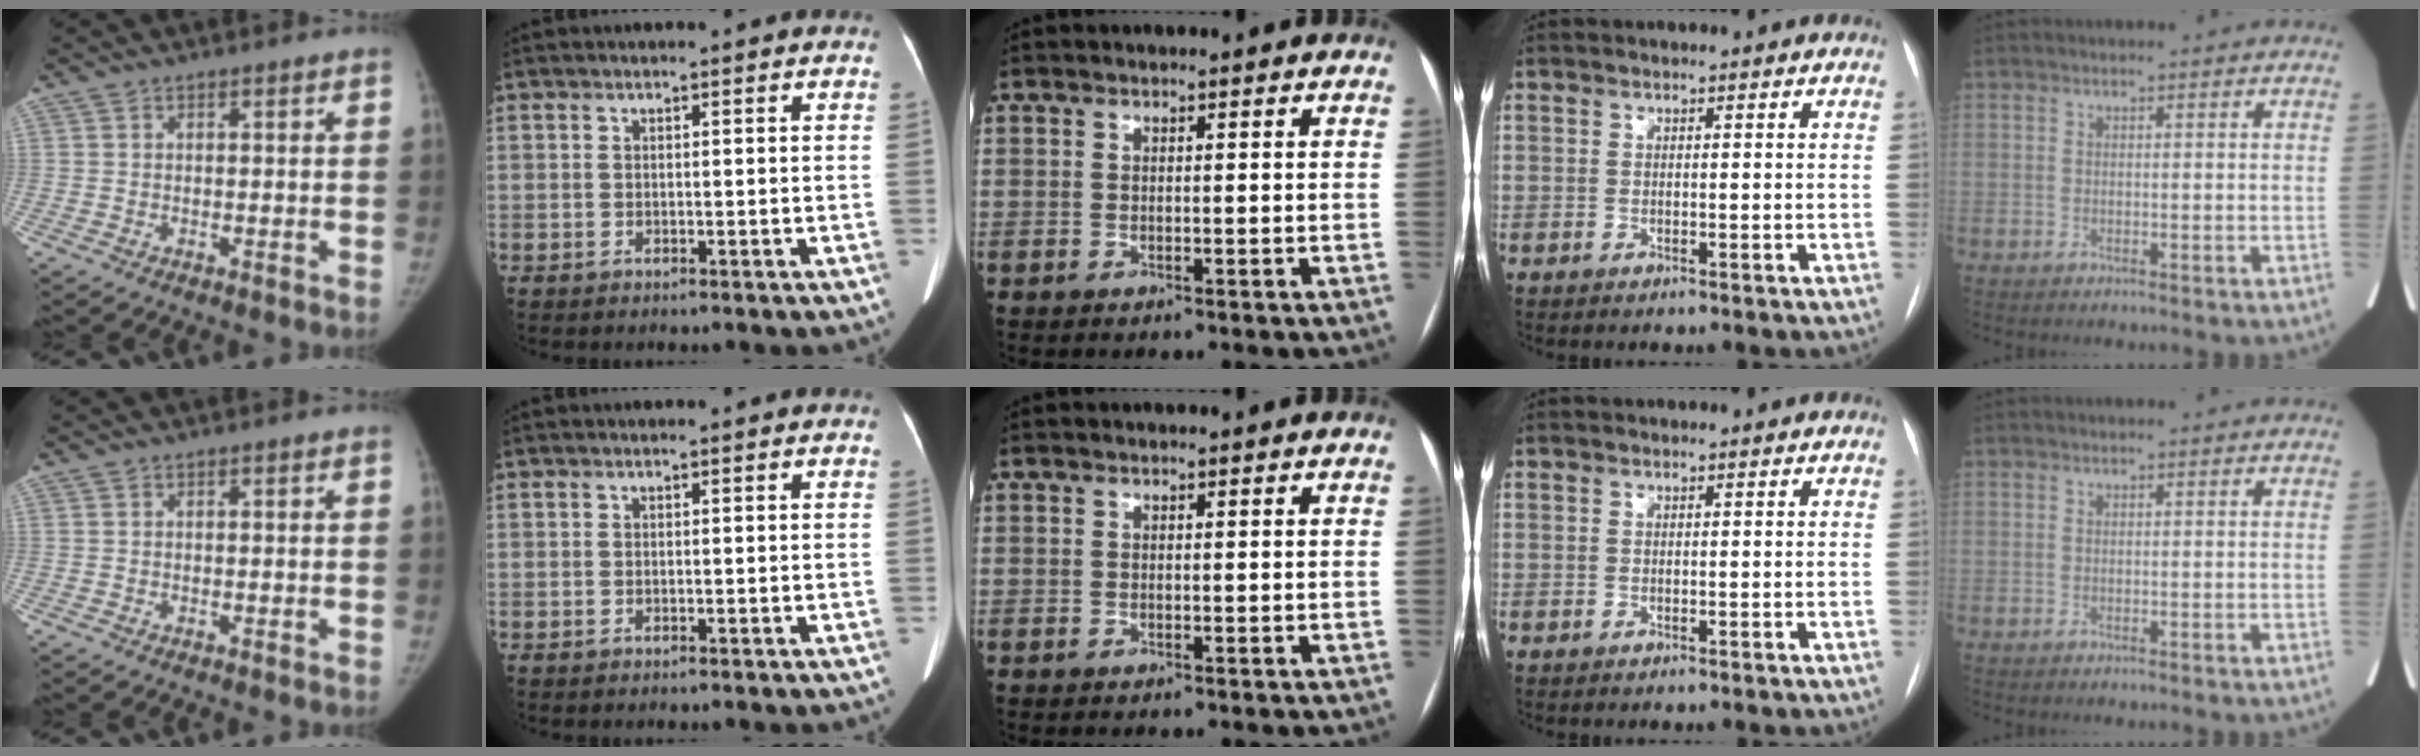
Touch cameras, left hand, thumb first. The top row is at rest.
{}